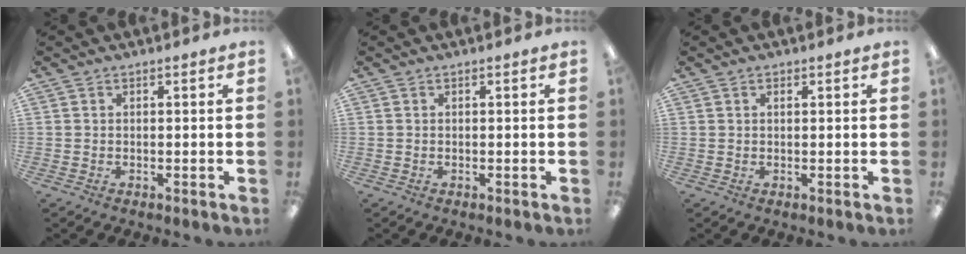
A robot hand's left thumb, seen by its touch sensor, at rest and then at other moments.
{"total": 0.0}
{"total": 0.7, "force": [0.4, 0.3, 0.4], "torque": [-0.008, 0.003, 0.007]}